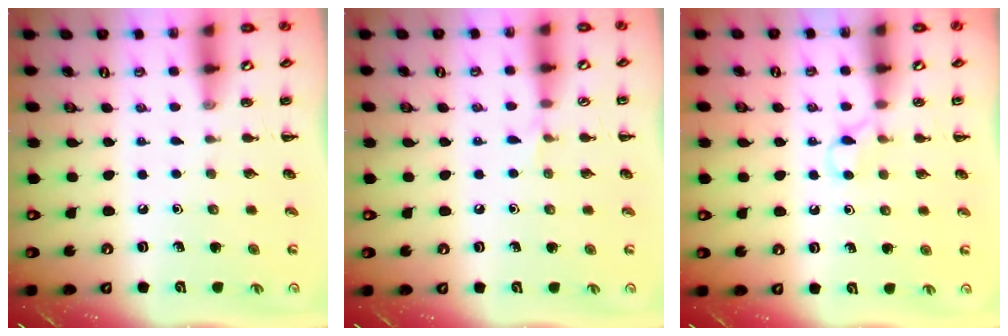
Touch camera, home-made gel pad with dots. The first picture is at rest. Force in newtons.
{"total": 3.8, "press": 3.5, "slide": 1.4}
{"total": 4.5, "press": 4.2, "slide": 1.5}